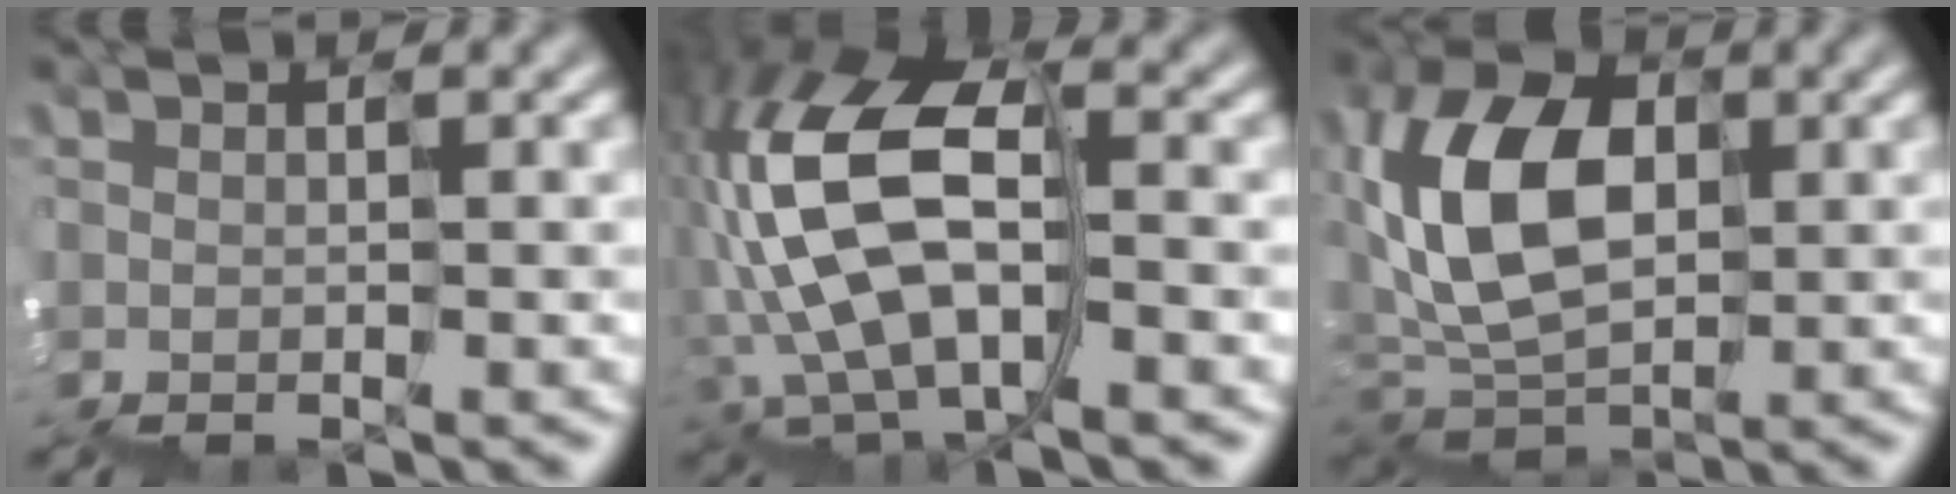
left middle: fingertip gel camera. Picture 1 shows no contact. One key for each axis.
{"total": 8.9, "fx": -1.1, "fy": 4.8, "fz": 7.4, "tx": -0.176, "ty": 0.024, "tz": -0.030}
{"total": 6.6, "fx": 1.7, "fy": 5.0, "fz": 3.9, "tx": -0.110, "ty": 0.026, "tz": 0.026}